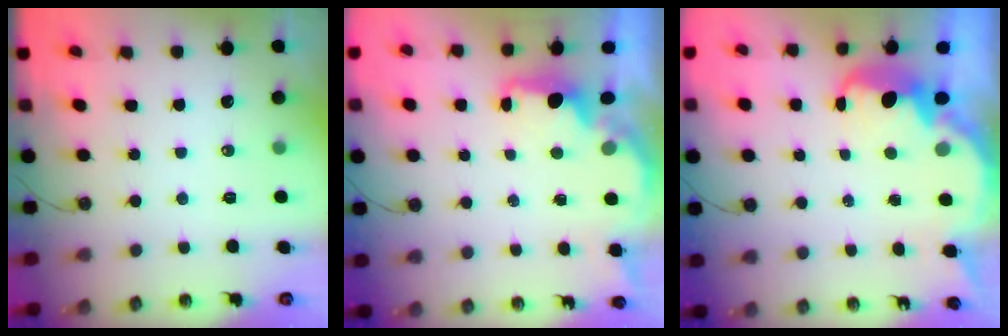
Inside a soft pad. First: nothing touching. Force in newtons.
{"total": 1.6, "press": 1.5, "slide": 0.6}
{"total": 5.3, "press": 5.3, "slide": 0.3}